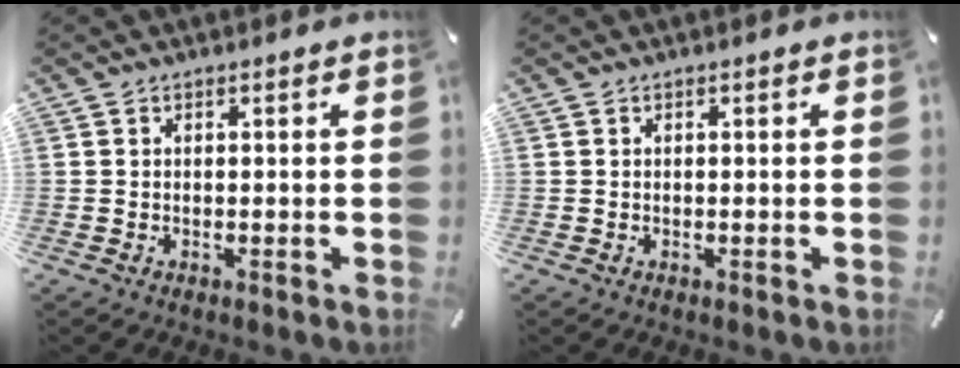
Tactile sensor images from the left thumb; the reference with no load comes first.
{"total": 0.0}